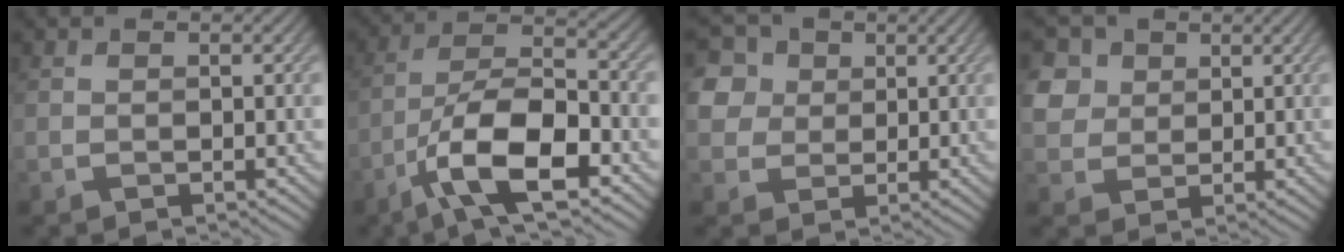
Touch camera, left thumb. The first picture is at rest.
{"total": 11.6, "force": [-5.8, 4.1, 9.2], "torque": [-0.168, 0.000, -0.116]}
{"total": 7.9, "force": [3.6, 6.1, 3.5], "torque": [-0.130, 0.017, 0.058]}
{"total": 4.9, "force": [2.1, 4.0, 1.8], "torque": [-0.065, 0.008, 0.032]}